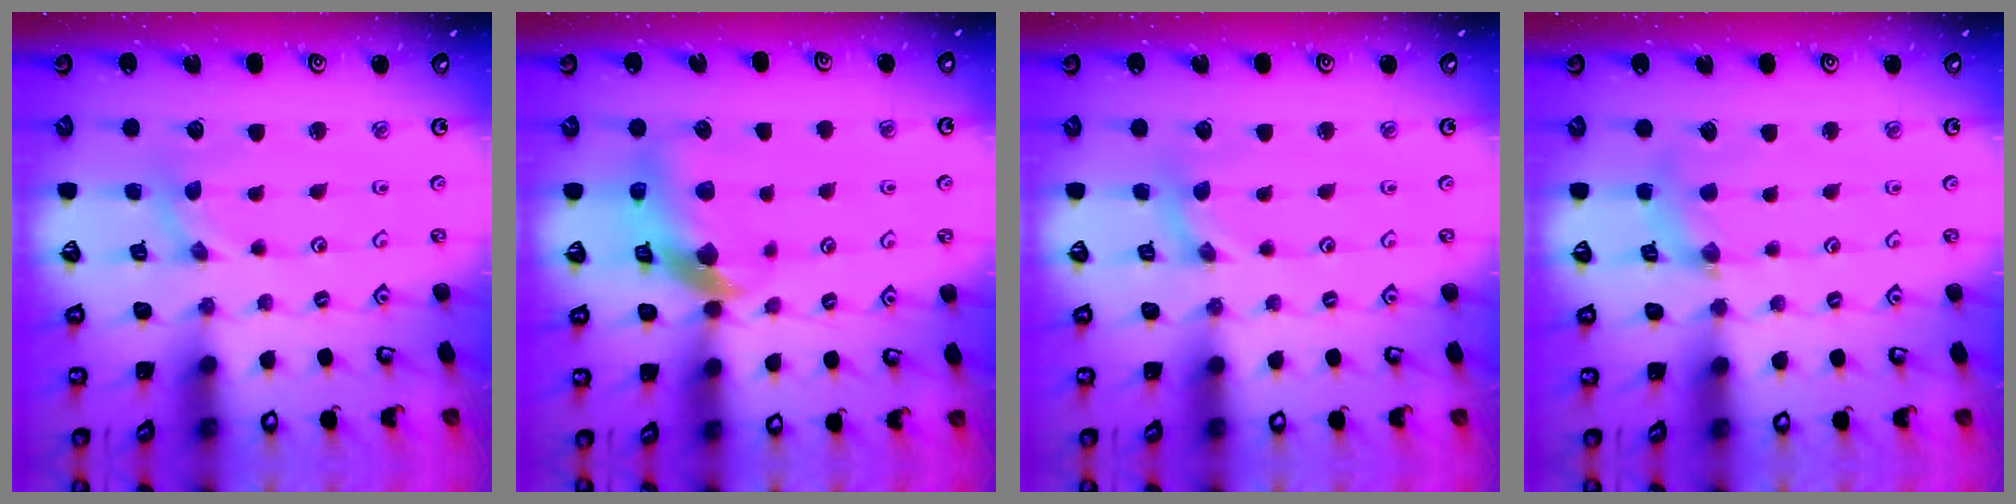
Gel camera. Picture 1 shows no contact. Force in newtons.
{"total": 10.7, "press": 10.6, "slide": 1.5}
{"total": 0.0}
{"total": 3.3, "press": 3.3, "slide": 0.4}